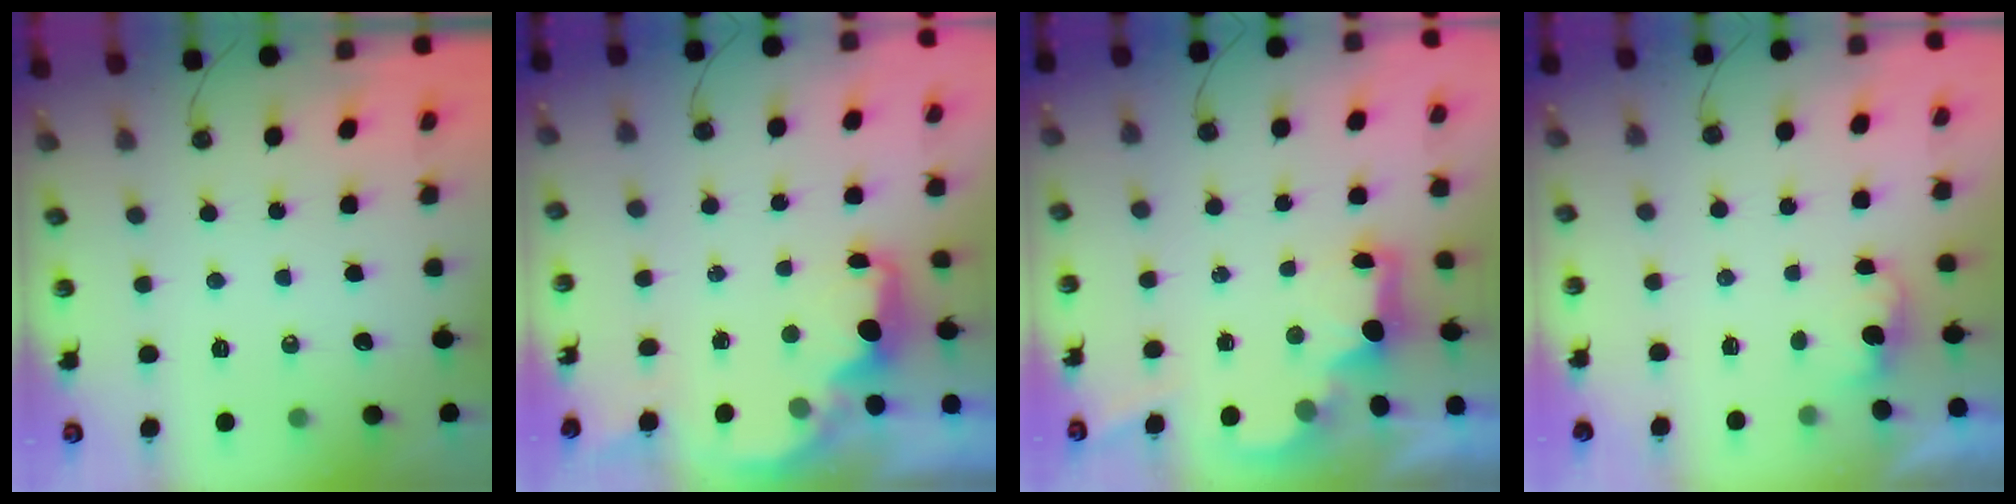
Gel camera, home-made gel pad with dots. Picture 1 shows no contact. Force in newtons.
{"total": 2.1, "press": 2.1, "slide": 0.6}
{"total": 2.3, "press": 2.1, "slide": 0.8}
{"total": 1.1, "press": 0.8, "slide": 0.7}